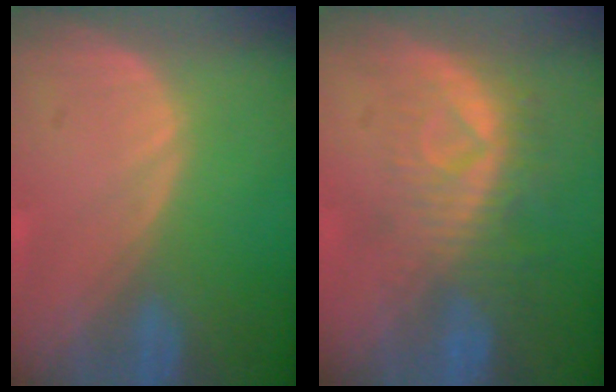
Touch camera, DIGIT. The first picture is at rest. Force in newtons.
{"total": 8.3, "press": 7.4, "slide": 3.7}